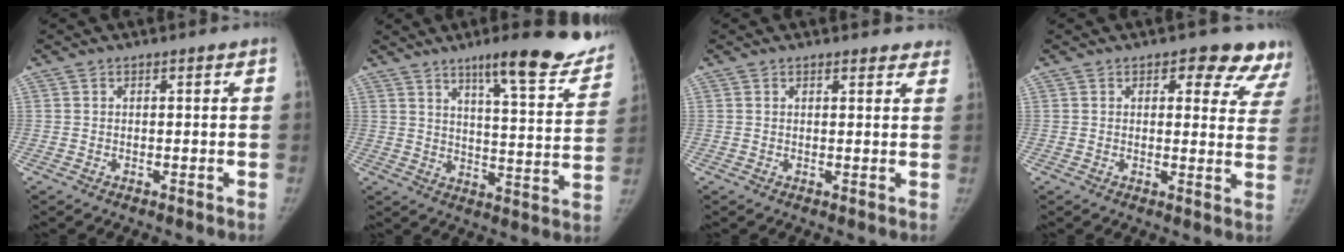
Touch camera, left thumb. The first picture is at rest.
{"total": 18.9, "force": [13.4, 3.6, 12.8], "torque": [-0.138, -0.069, 0.185]}
{"total": 4.2, "force": [3.9, 1.5, 0.9], "torque": [0.019, -0.014, 0.030]}
{"total": 11.0, "force": [7.8, 5.2, 5.7], "torque": [-0.007, -0.032, 0.067]}